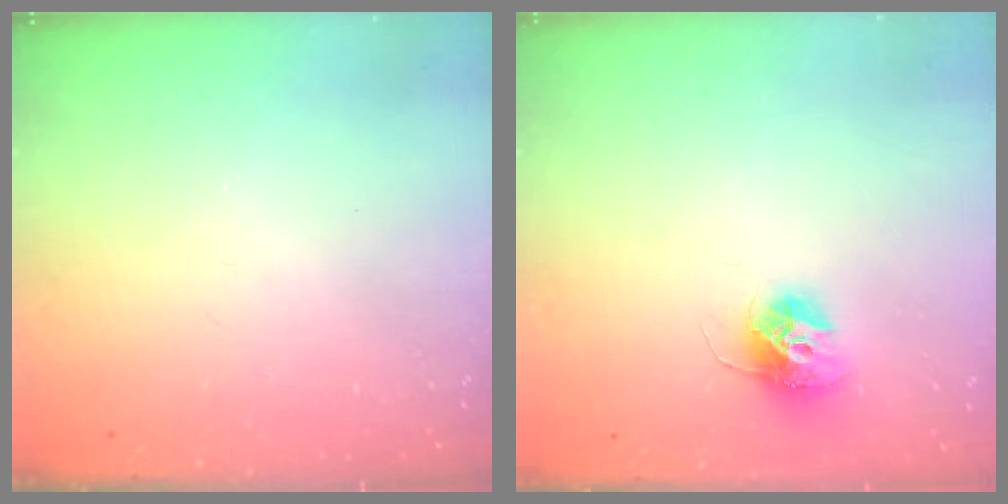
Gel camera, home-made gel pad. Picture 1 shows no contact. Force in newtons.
{"total": 10.9, "press": 10.9, "slide": 0.7}